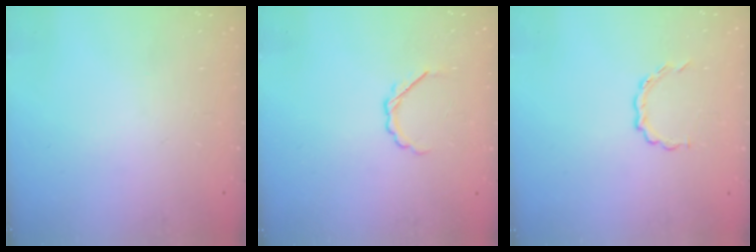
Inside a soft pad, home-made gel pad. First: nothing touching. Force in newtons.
{"total": 2.9, "press": 2.7, "slide": 0.9}
{"total": 3.4, "press": 3.2, "slide": 1.1}